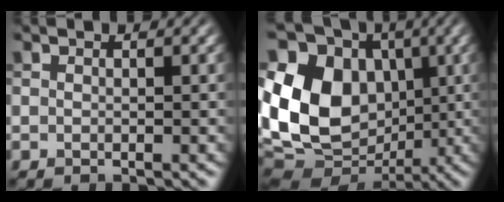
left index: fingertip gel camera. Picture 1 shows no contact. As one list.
[{"total": 15.4, "force": [-0.1, 11.9, 9.7], "torque": [-0.205, 0.008, 0.004]}]